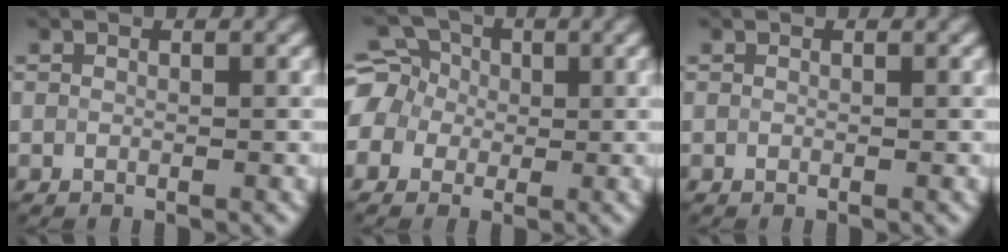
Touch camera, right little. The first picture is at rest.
{"total": 6.5, "force": [0.0, 5.9, 2.8], "torque": [-0.071, 0.038, -0.039]}
{"total": 0.0}